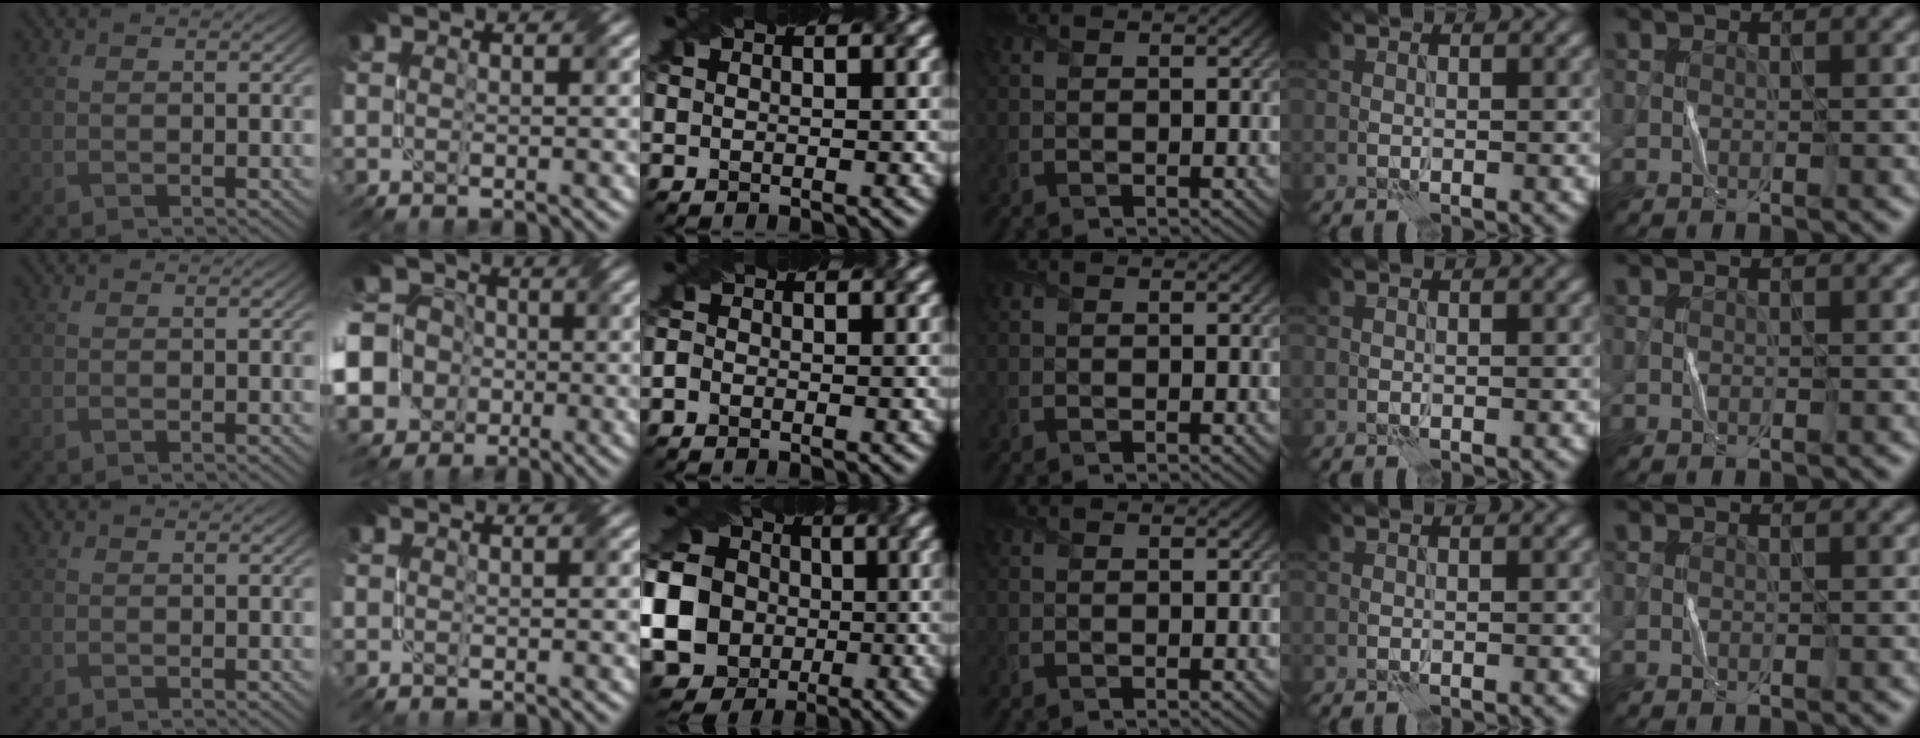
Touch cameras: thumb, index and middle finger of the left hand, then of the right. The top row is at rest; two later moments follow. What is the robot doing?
{"motion": "fold", "object": "paper"}